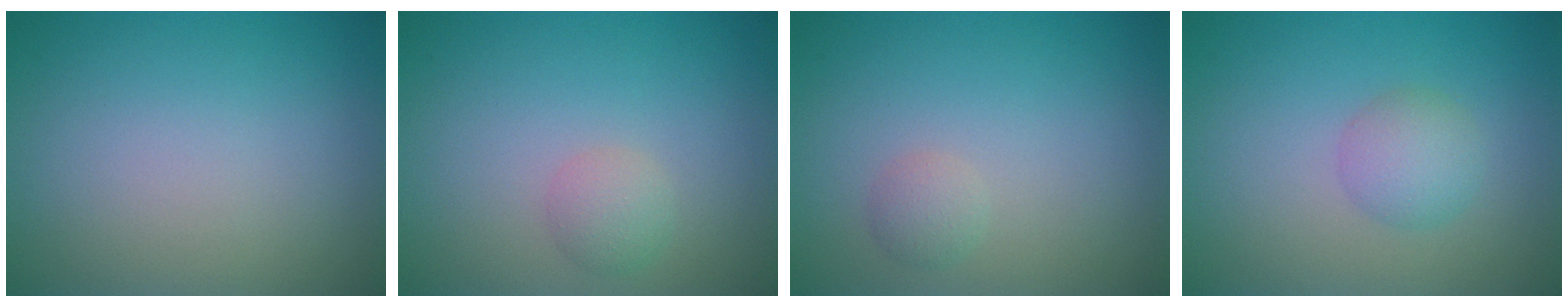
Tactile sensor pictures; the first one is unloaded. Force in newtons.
{"total": 1.6, "press": 1.6, "slide": 0.0}
{"total": 1.2, "press": 1.2, "slide": 0.0}
{"total": 2.2, "press": 2.2, "slide": 0.1}